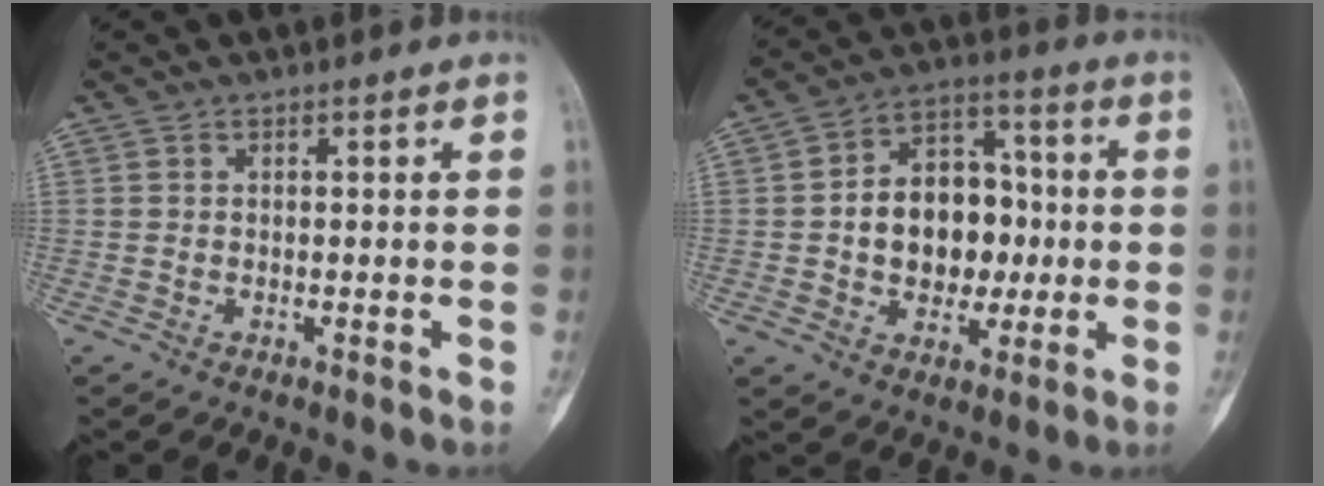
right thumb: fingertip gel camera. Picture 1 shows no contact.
{"total": 14.2, "force": [-0.6, 10.6, 9.5], "torque": [-0.093, 0.032, -0.009]}